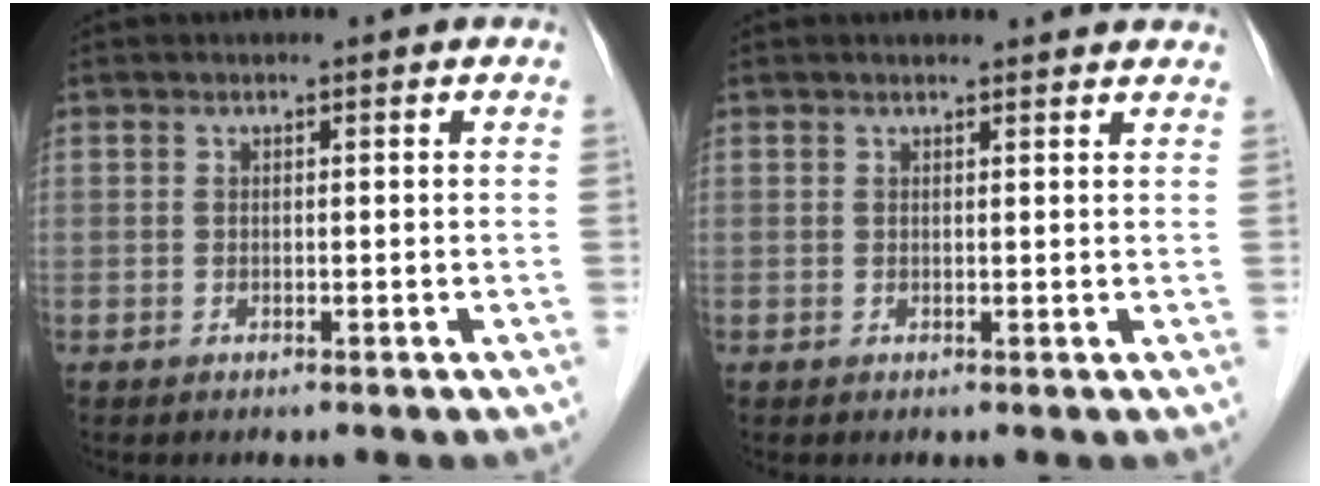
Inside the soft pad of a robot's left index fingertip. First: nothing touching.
{"total": 4.5, "force": [4.4, 0.6, 1.1], "torque": [-0.011, 0.005, 0.034]}